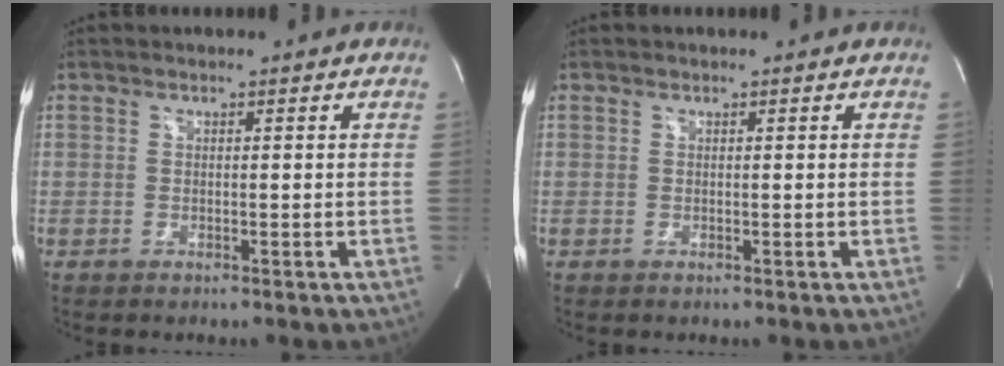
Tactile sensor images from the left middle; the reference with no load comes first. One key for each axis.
{"total": 0.0}